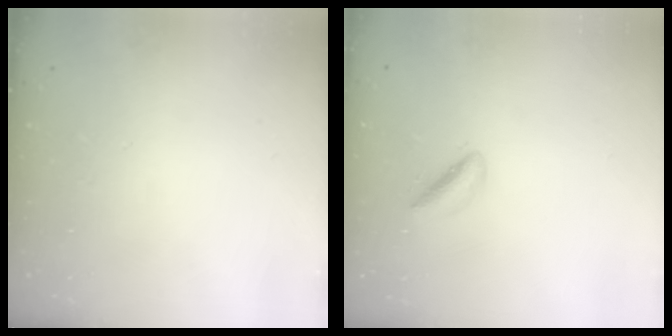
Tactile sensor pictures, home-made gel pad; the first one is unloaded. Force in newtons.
{"total": 3.2, "press": 3.1, "slide": 0.9}